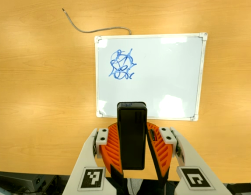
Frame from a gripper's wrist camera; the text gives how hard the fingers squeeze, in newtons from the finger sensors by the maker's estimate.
{"total": 7.4, "left": 6.2, "right": 8.7}